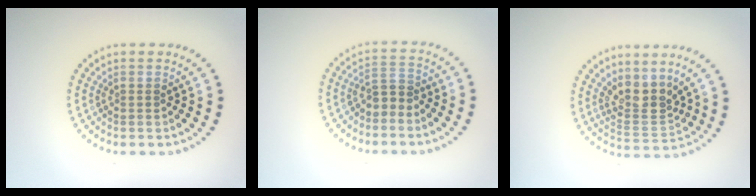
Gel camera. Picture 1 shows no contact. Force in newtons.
{"total": 1.9, "press": 1.6, "slide": 1.1}
{"total": 3.3, "press": 2.5, "slide": 2.1}